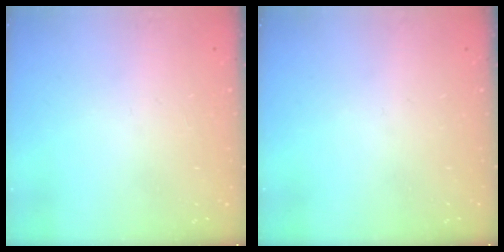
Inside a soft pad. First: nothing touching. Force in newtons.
{"total": 0.0}